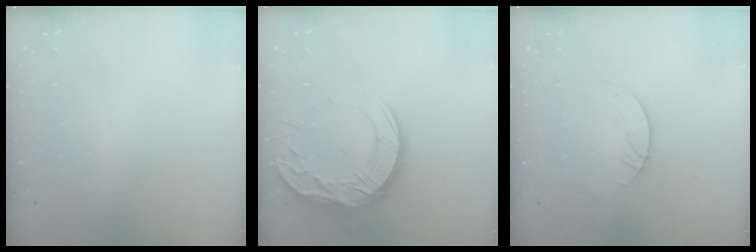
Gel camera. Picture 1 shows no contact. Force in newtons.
{"total": 14.6, "press": 14.6, "slide": 1.1}
{"total": 2.1, "press": 2.1, "slide": 0.2}